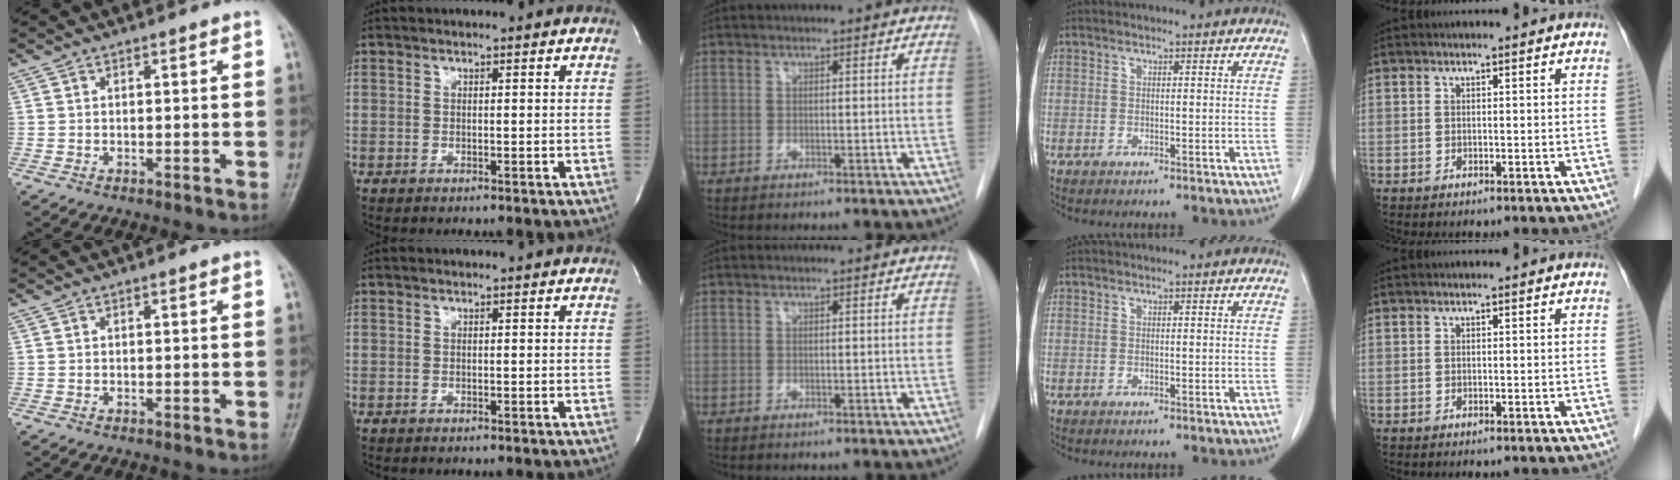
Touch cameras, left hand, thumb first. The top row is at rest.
{}